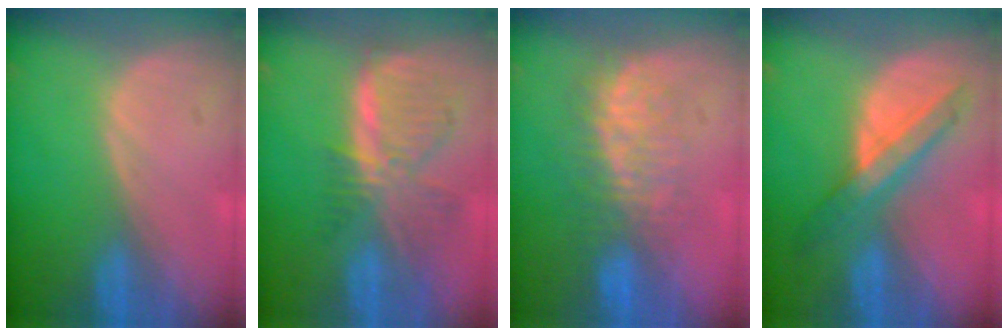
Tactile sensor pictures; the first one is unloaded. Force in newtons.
{"total": 8.3, "press": 7.2, "slide": 4.0}
{"total": 7.6, "press": 7.4, "slide": 1.9}
{"total": 6.2, "press": 6.1, "slide": 0.5}